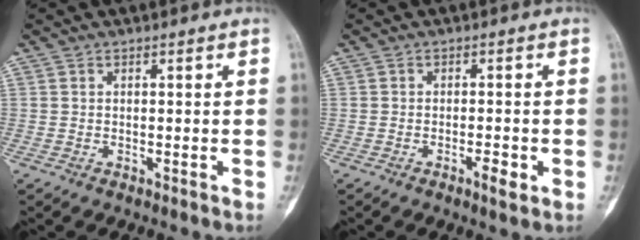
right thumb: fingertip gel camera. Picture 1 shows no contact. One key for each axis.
{"total": 2.8, "fx": -1.2, "fy": 0.7, "fz": 2.4, "tx": -0.040, "ty": -0.001, "tz": -0.020}